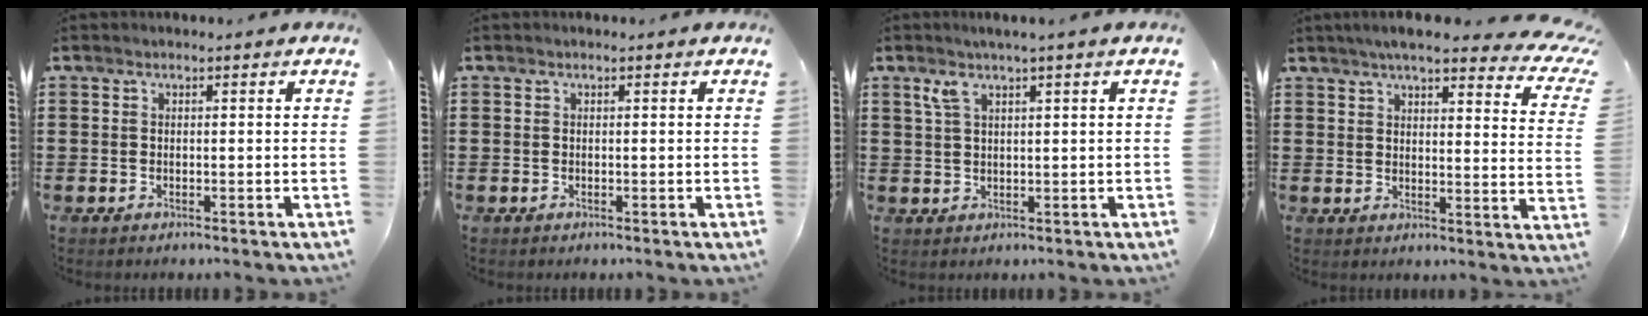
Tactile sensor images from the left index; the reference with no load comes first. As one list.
[{"total": 0.0}, {"total": 3.0, "force": [1.7, 0.3, 2.5], "torque": [-0.054, 0.000, 0.030]}, {"total": 6.7, "force": [5.6, 0.7, 3.6], "torque": [-0.073, -0.024, 0.095]}]